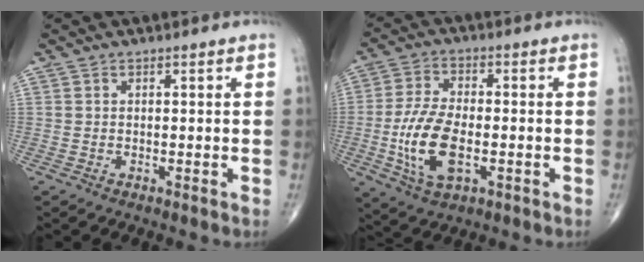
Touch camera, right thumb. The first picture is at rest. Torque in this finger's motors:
{"motor_torque": [0.35, 0.54, 1.25, 0.13, 0.39]}